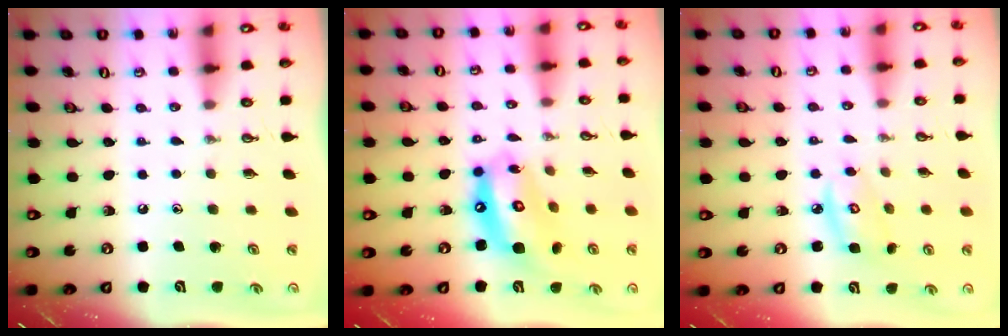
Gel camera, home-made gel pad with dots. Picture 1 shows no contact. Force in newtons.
{"total": 14.6, "press": 14.5, "slide": 1.4}
{"total": 5.5, "press": 5.5, "slide": 0.3}